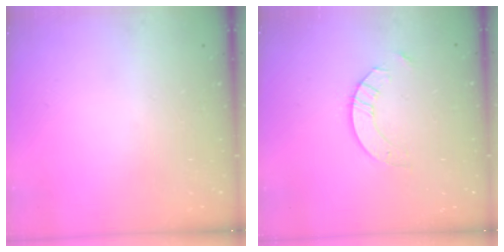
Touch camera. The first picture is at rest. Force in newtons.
{"total": 4.9, "press": 4.9, "slide": 0.5}